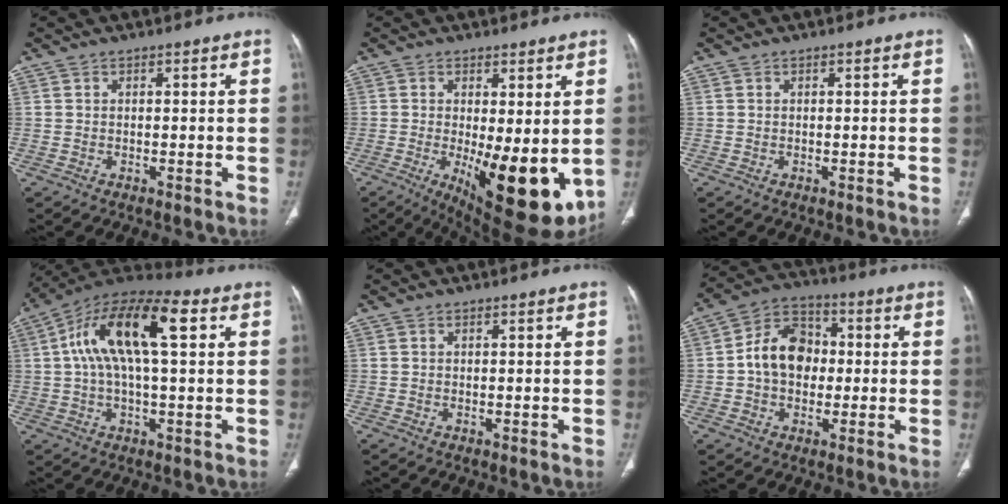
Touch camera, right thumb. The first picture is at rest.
{"total": 15.0, "force": [-2.3, 5.4, 13.8], "torque": [-0.195, -0.034, -0.013]}
{"total": 0.0}
{"total": 17.3, "force": [4.2, 6.7, 15.3], "torque": [-0.277, 0.035, 0.065]}
{"total": 0.0}
{"total": 11.3, "force": [0.0, 8.6, 7.3], "torque": [-0.097, 0.027, -0.009]}